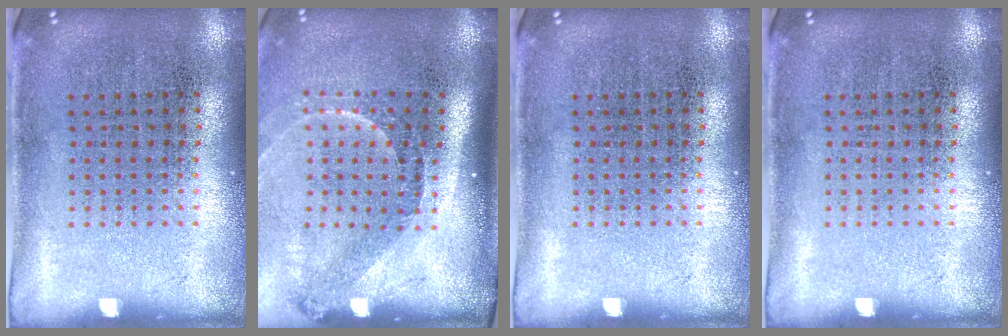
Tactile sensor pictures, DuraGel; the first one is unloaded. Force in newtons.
{"total": 1.9, "press": 1.4, "slide": 1.4}
{"total": 0.0}
{"total": 0.0}